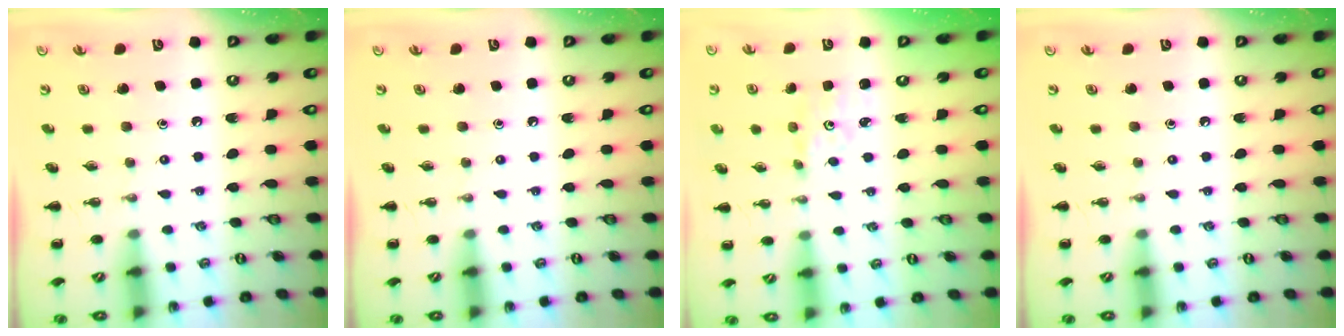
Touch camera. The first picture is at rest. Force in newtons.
{"total": 0.0}
{"total": 1.8, "press": 1.8, "slide": 0.5}
{"total": 0.0}